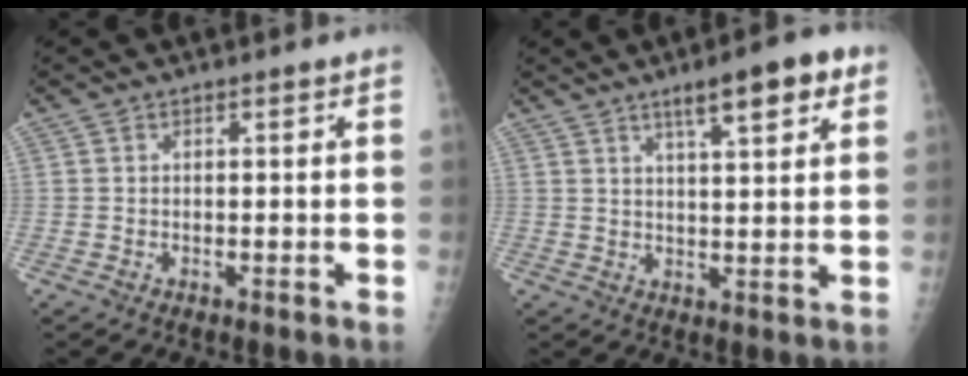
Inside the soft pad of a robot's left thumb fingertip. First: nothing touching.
{"total": 9.6, "force": [5.4, 2.2, 7.6], "torque": [-0.098, -0.015, 0.076]}